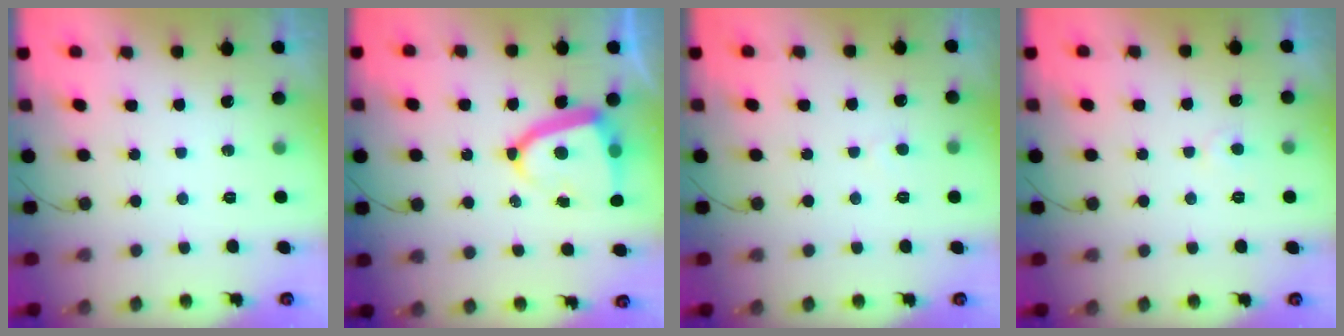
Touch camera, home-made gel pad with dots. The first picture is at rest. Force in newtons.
{"total": 12.1, "press": 12.0, "slide": 1.5}
{"total": 2.7, "press": 2.7, "slide": 0.3}
{"total": 3.7, "press": 3.6, "slide": 0.5}